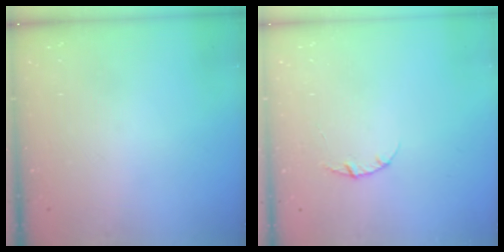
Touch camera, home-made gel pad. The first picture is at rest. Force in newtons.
{"total": 2.8, "press": 2.8, "slide": 0.4}